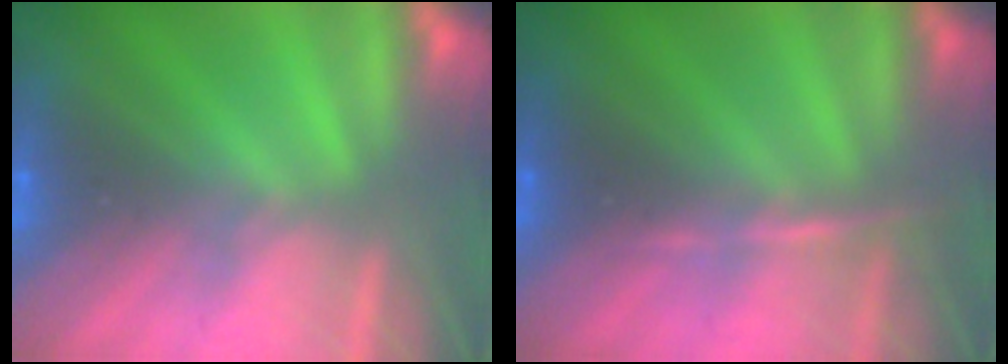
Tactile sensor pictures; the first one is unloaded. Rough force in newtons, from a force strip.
{"total": 2.9}